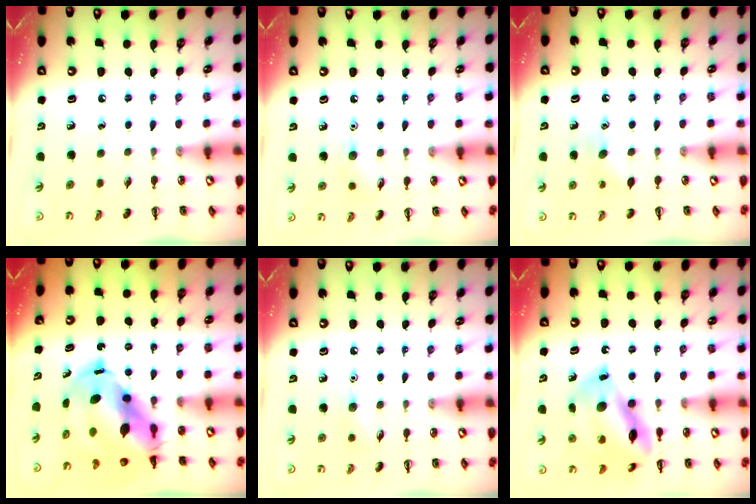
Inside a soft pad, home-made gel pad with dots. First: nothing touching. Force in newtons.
{"total": 5.7, "press": 5.5, "slide": 1.3}
{"total": 5.1, "press": 4.9, "slide": 1.5}
{"total": 11.7, "press": 11.4, "slide": 2.8}
{"total": 5.9, "press": 5.7, "slide": 1.5}
{"total": 15.0, "press": 14.9, "slide": 1.3}